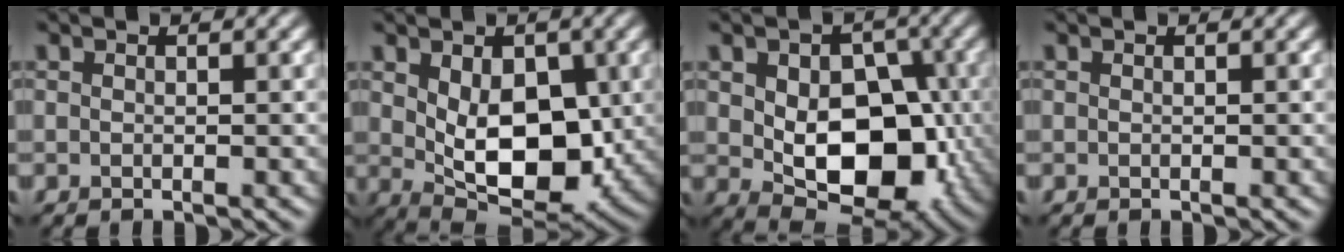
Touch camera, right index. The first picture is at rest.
{"total": 8.3, "force": [0.5, 5.0, 6.7], "torque": [-0.109, -0.010, 0.014]}
{"total": 9.9, "force": [-0.6, 6.3, 7.5], "torque": [-0.107, -0.003, -0.008]}
{"total": 0.0}